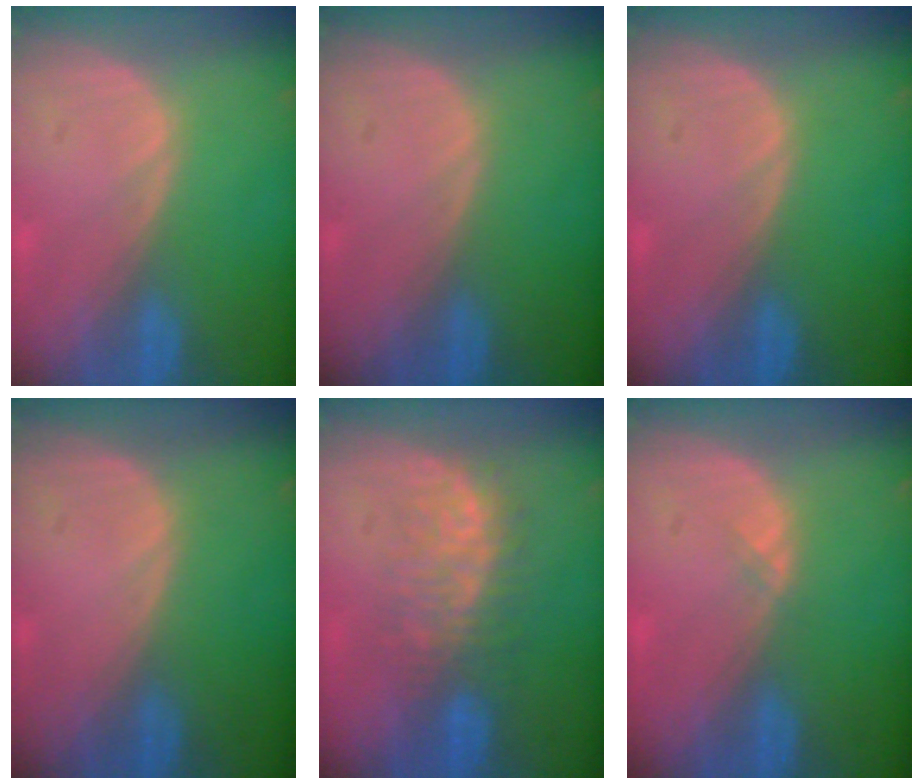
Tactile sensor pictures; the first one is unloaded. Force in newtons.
{"total": 0.0}
{"total": 0.0}
{"total": 0.0}
{"total": 6.7, "press": 6.6, "slide": 1.2}
{"total": 0.8, "press": 0.5, "slide": 0.6}